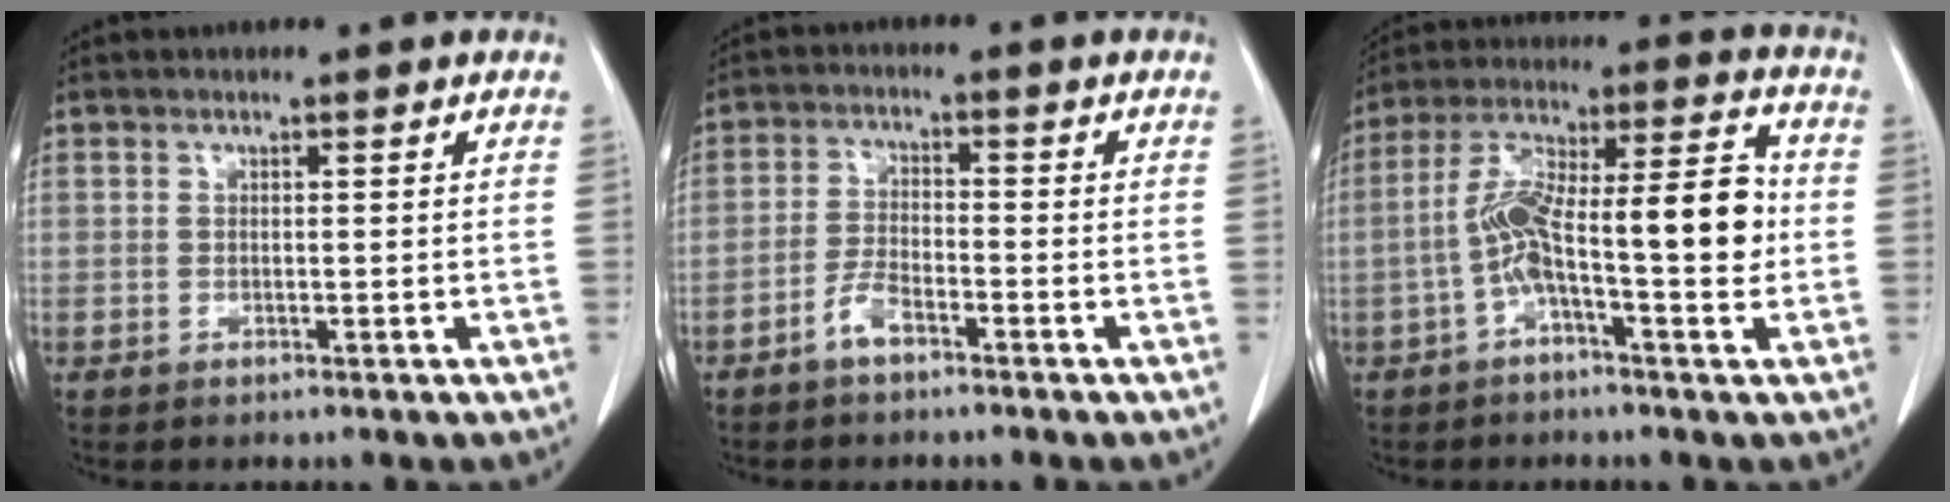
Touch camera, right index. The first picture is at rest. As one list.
[{"total": 3.6, "force": [-2.6, 1.1, 2.3], "torque": [-0.050, 0.005, -0.053]}, {"total": 14.6, "force": [-2.1, 3.2, 14.1], "torque": [-0.247, 0.042, -0.036]}]